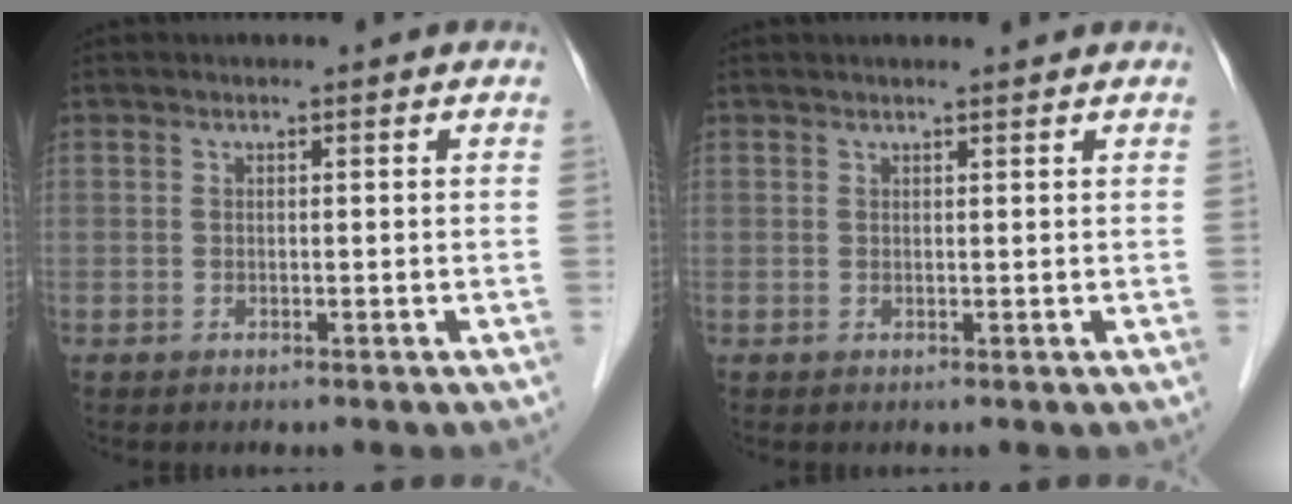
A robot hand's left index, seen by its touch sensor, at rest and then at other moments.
{"total": 1.9, "force": [1.8, 0.0, 0.6], "torque": [-0.007, 0.010, 0.024]}